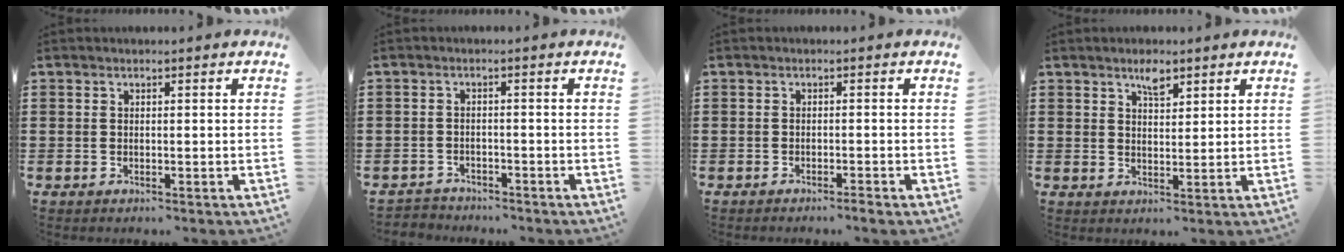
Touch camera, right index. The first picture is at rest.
{"total": 2.1, "force": [-2.0, 0.5, -0.3], "torque": [-0.003, 0.003, -0.046]}
{"total": 1.0, "force": [-0.9, -0.1, 0.4], "torque": [-0.009, -0.001, -0.018]}
{"total": 3.1, "force": [2.2, 1.2, 1.8], "torque": [-0.032, 0.001, 0.038]}